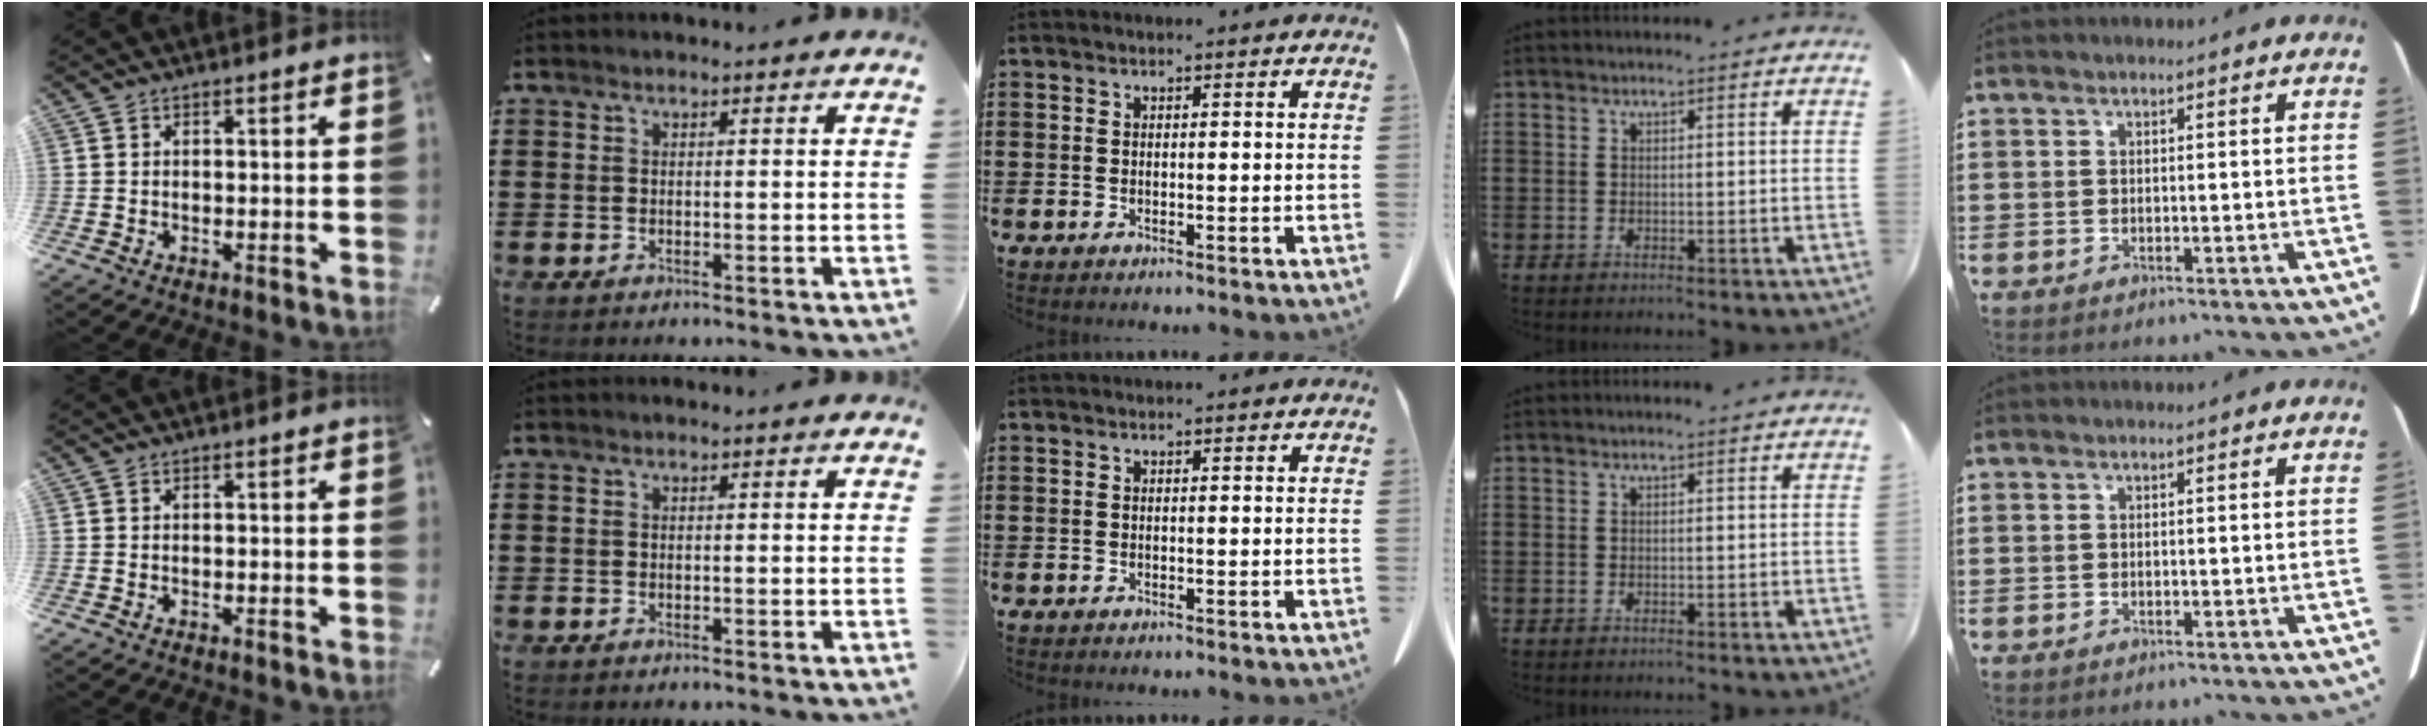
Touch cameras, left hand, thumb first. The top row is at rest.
{}